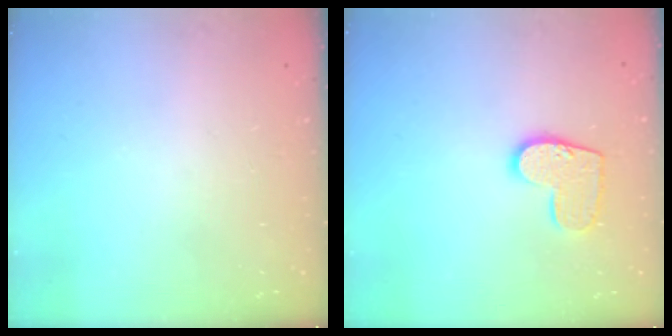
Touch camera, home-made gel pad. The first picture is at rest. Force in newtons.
{"total": 10.2, "press": 10.2, "slide": 0.2}